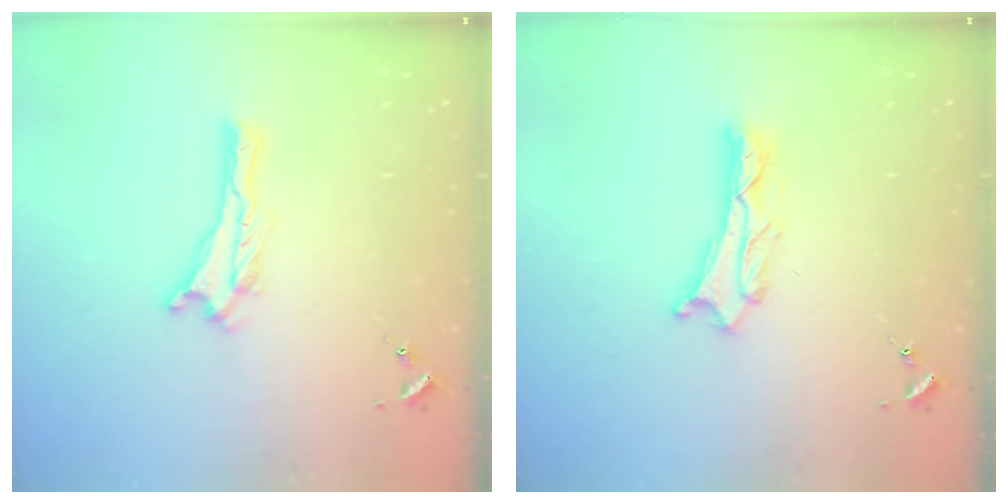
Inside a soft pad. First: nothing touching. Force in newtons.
{"total": 2.6, "press": 2.6, "slide": 0.3}